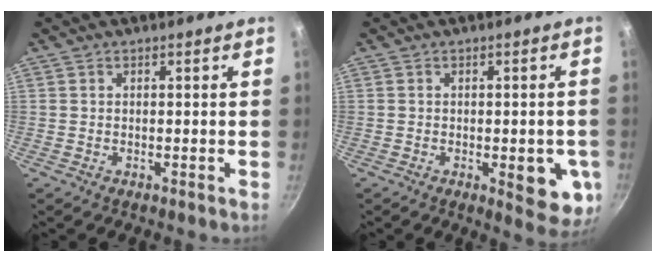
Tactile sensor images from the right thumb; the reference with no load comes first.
{"total": 9.3, "force": [-2.1, 3.7, 8.2], "torque": [-0.068, -0.002, -0.022]}